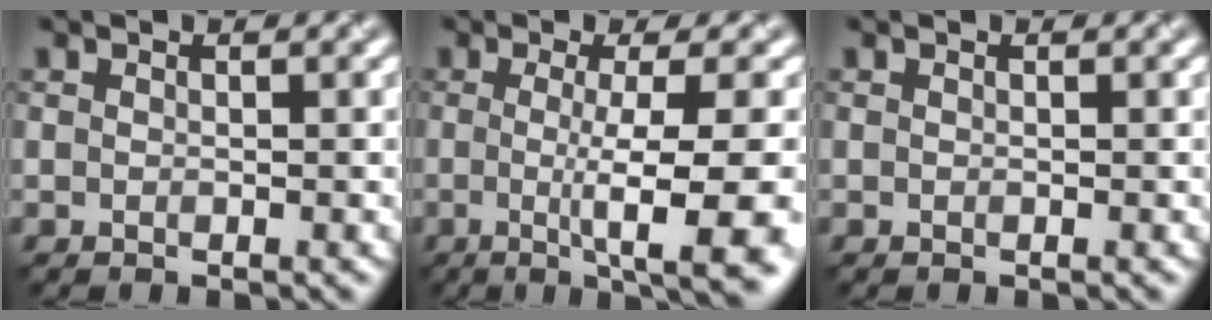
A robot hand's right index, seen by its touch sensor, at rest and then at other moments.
{"total": 9.8, "force": [-1.7, 2.3, 9.4], "torque": [-0.113, -0.015, -0.026]}
{"total": 0.0}